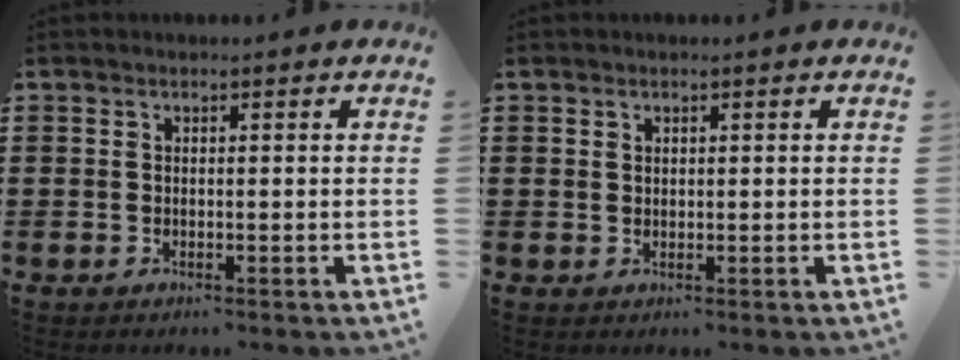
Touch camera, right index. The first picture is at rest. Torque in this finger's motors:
{"motor_torque": [-0.82, 1.33, -0.10, -0.01]}